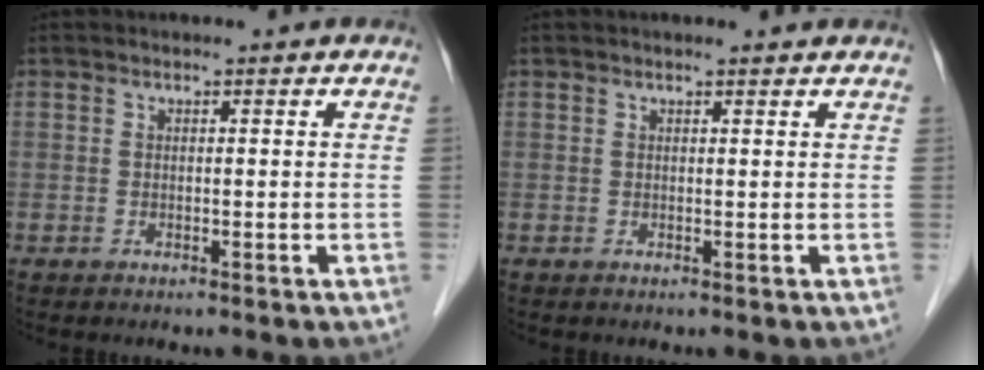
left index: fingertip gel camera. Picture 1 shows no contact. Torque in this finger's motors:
{"motor_torque": [-0.02, 0.01, -0.05, 0.01]}